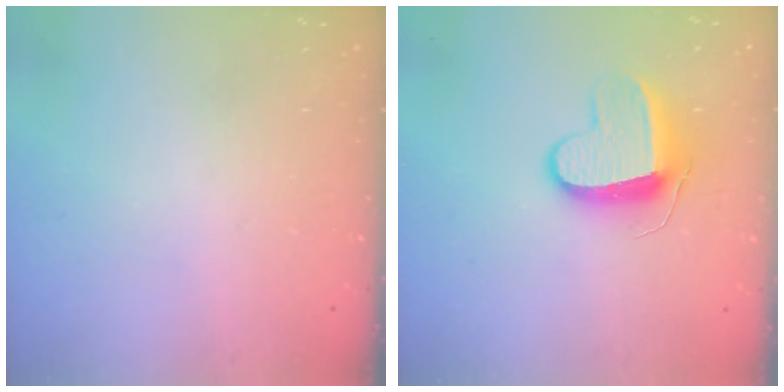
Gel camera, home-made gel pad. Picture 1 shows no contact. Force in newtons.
{"total": 10.4, "press": 10.4, "slide": 0.5}